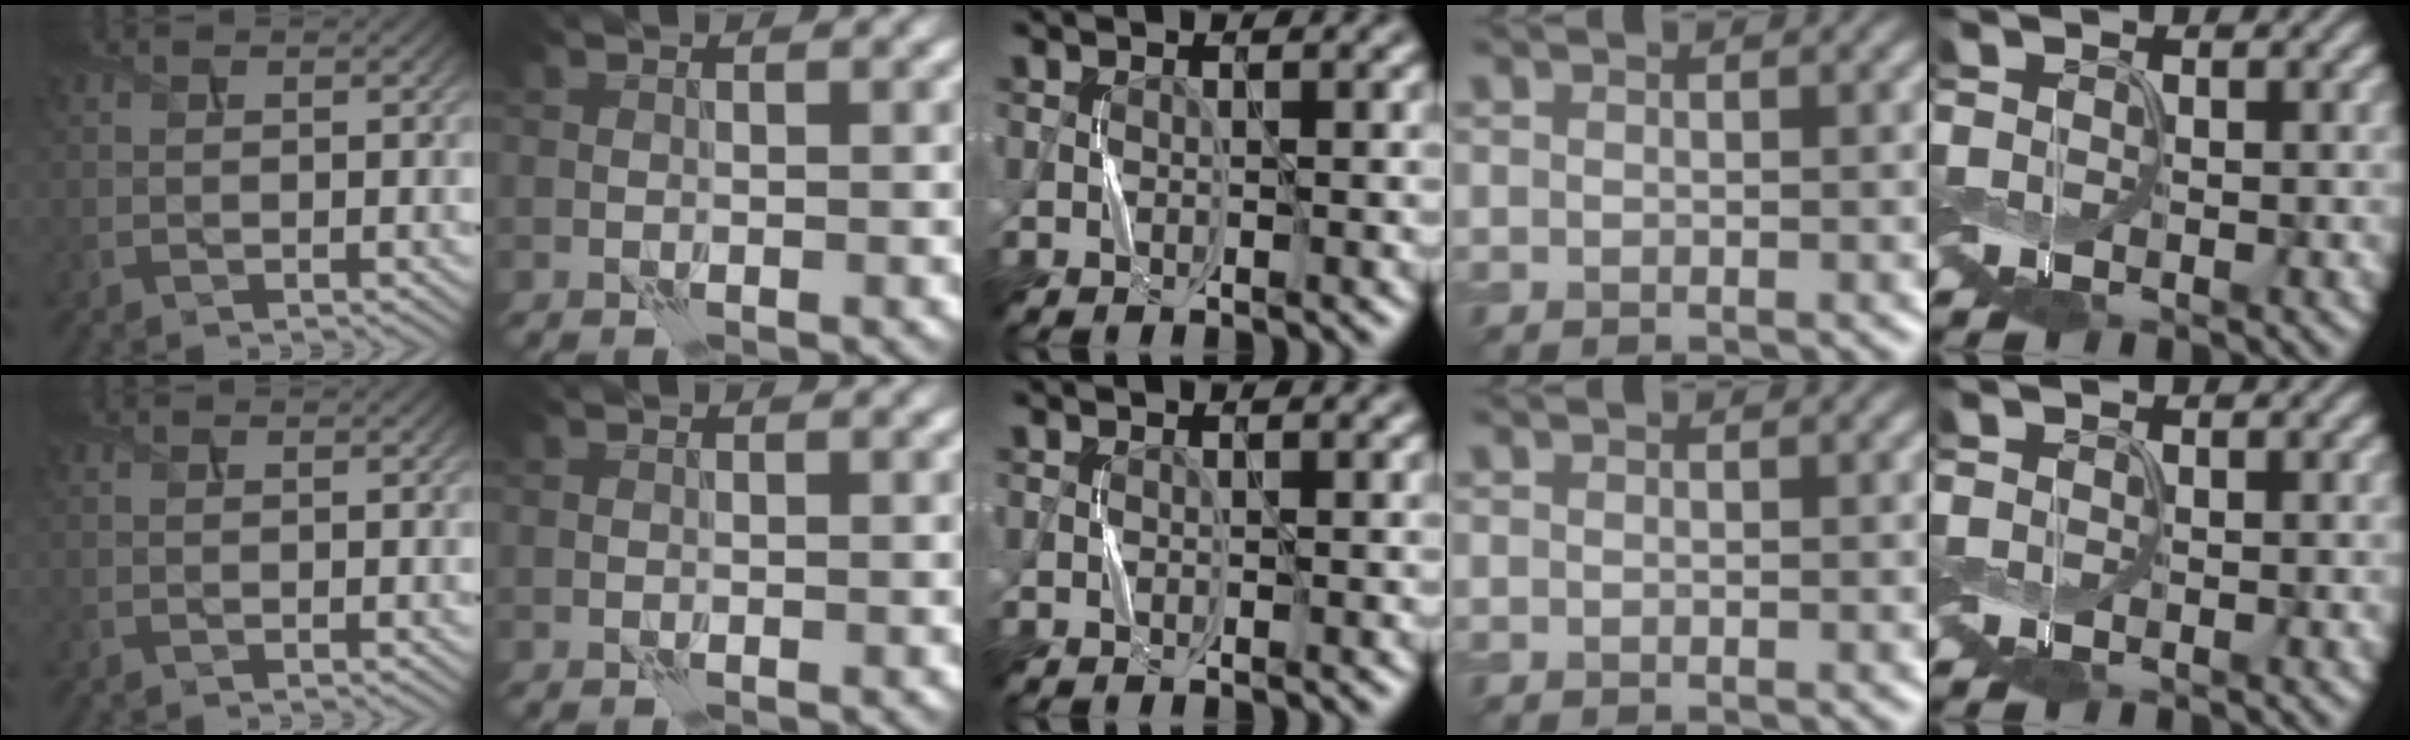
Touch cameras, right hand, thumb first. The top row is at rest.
{}